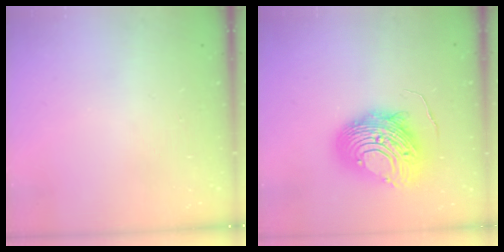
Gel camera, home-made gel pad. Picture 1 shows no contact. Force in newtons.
{"total": 14.9, "press": 14.8, "slide": 1.3}